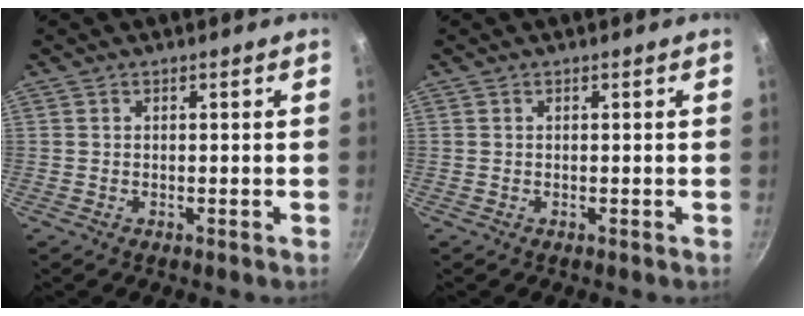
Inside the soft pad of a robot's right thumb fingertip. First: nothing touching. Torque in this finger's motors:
{"motor_torque": [-0.01, 0.00, 0.01, -0.02, 0.00]}